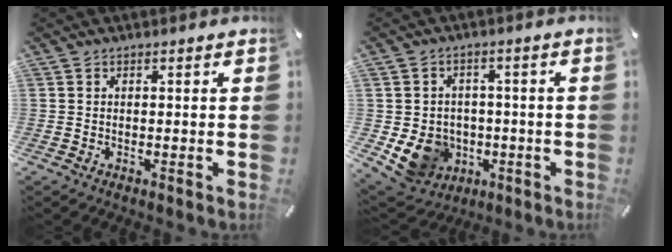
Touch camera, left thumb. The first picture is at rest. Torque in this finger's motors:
{"motor_torque": [1.06, 1.92, 0.27, -0.13, 0.10]}